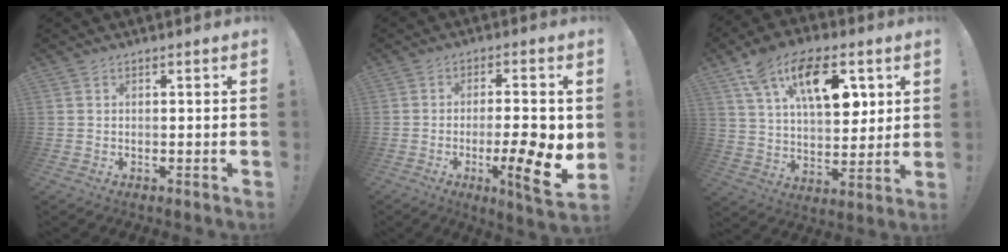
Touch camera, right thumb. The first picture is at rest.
{"total": 14.0, "force": [-3.1, 2.7, 13.3], "torque": [-0.174, 0.003, -0.042]}
{"total": 18.3, "force": [8.4, 10.0, 12.9], "torque": [-0.195, -0.025, 0.146]}